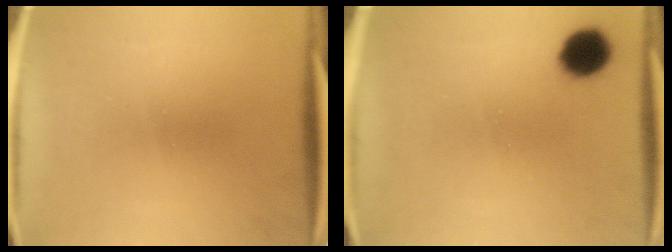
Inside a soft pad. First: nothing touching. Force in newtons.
{"total": 6.8}